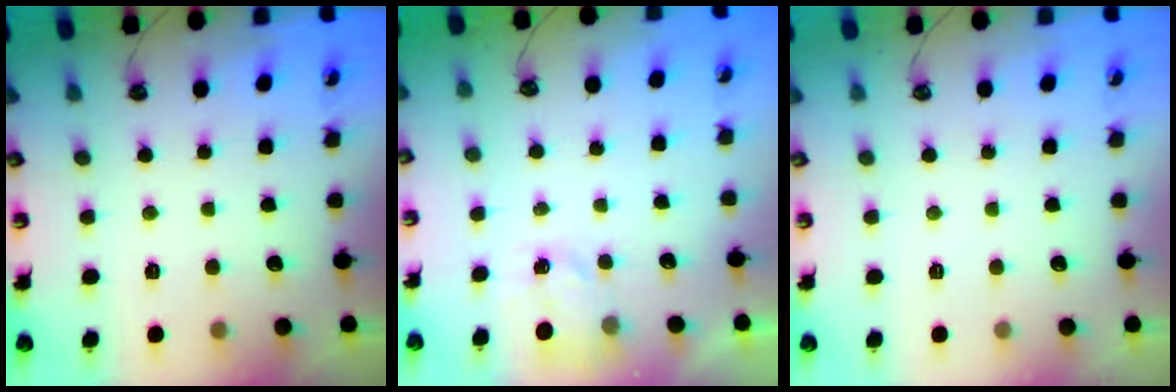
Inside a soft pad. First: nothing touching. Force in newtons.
{"total": 2.2, "press": 2.2, "slide": 0.2}
{"total": 0.0}